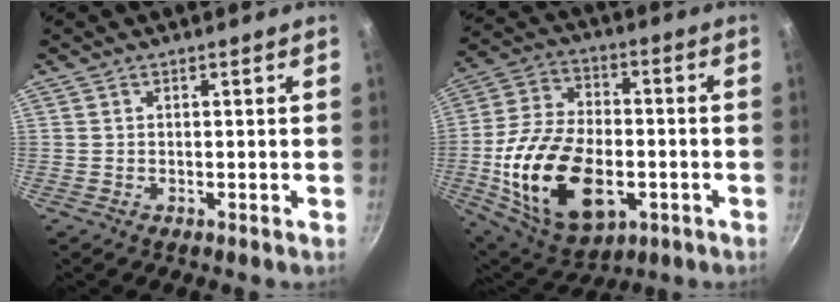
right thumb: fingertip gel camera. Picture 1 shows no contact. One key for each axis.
{"total": 23.1, "fx": -5.4, "fy": 13.8, "fz": 17.7, "tx": -0.313, "ty": 0.012, "tz": -0.075}